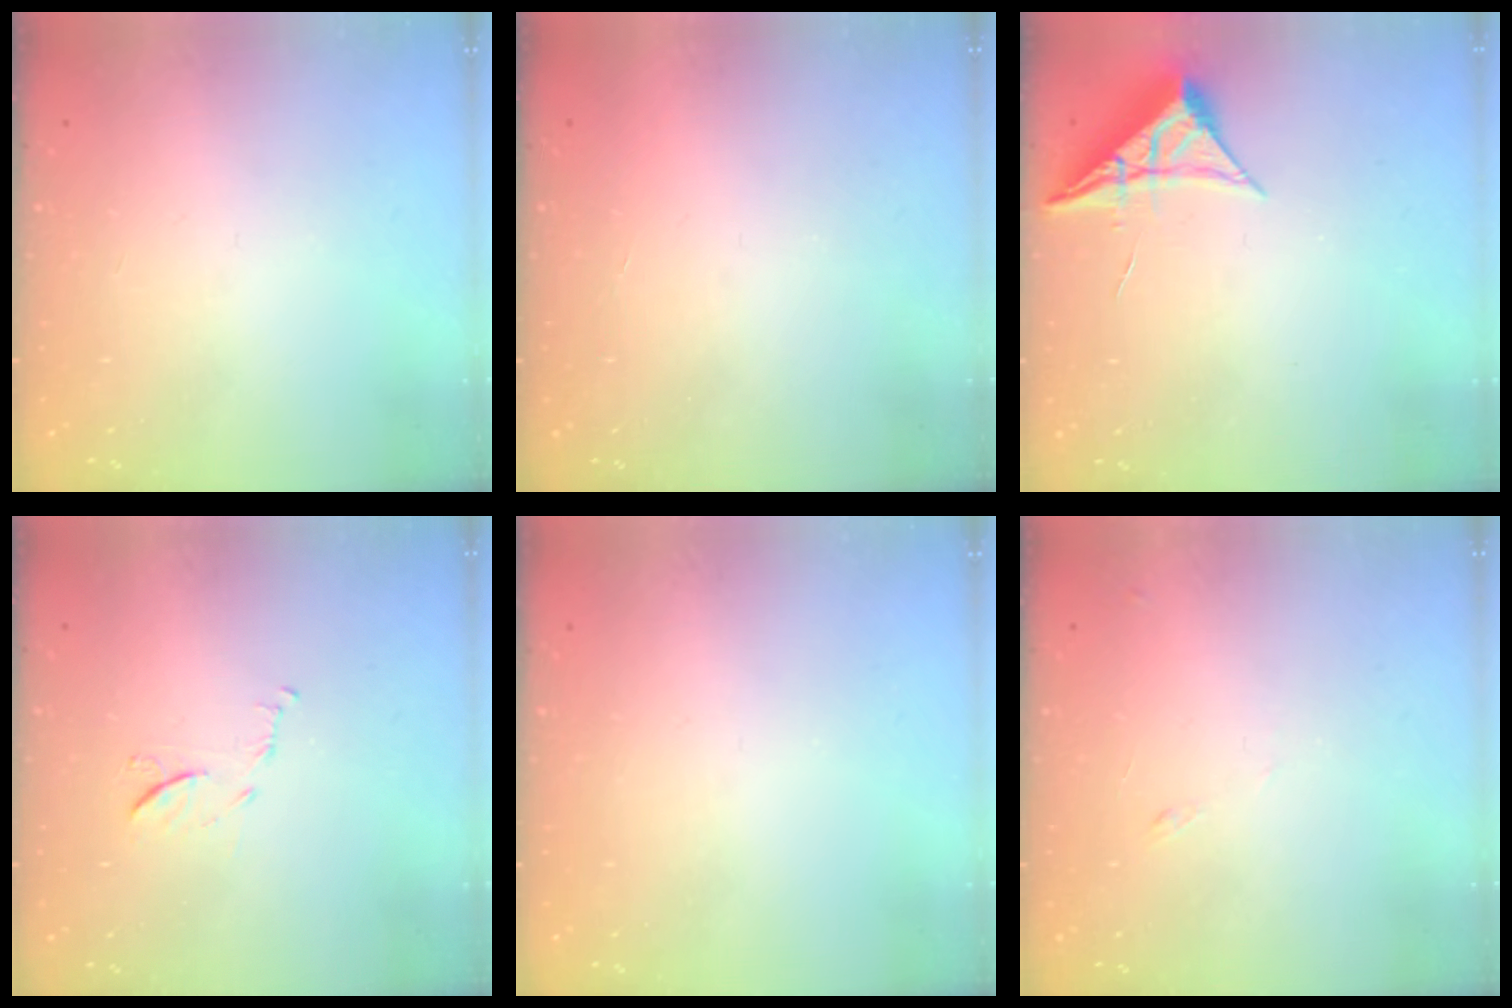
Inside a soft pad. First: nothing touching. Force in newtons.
{"total": 1.6, "press": 1.5, "slide": 0.1}
{"total": 6.6, "press": 6.6, "slide": 0.2}
{"total": 6.0, "press": 6.0, "slide": 0.6}
{"total": 0.0}
{"total": 5.8, "press": 5.7, "slide": 0.8}